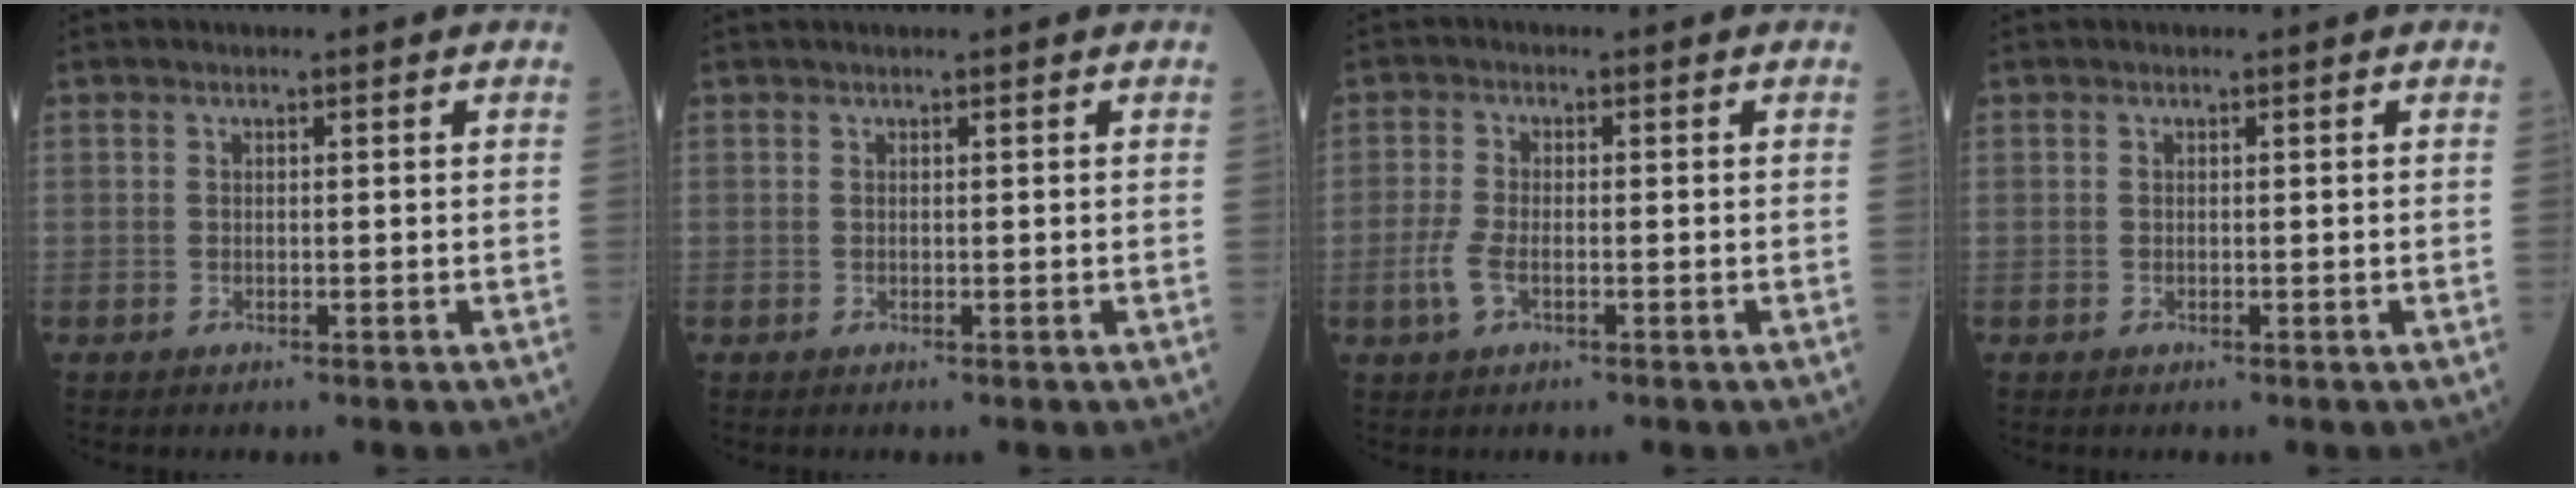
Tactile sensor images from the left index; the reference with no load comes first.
{"total": 0.0}
{"total": 3.5, "force": [-1.2, 1.4, 3.0], "torque": [-0.078, -0.003, -0.027]}
{"total": 0.0}